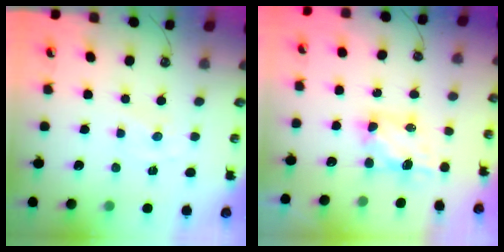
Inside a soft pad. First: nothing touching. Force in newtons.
{"total": 6.3, "press": 6.3, "slide": 0.4}